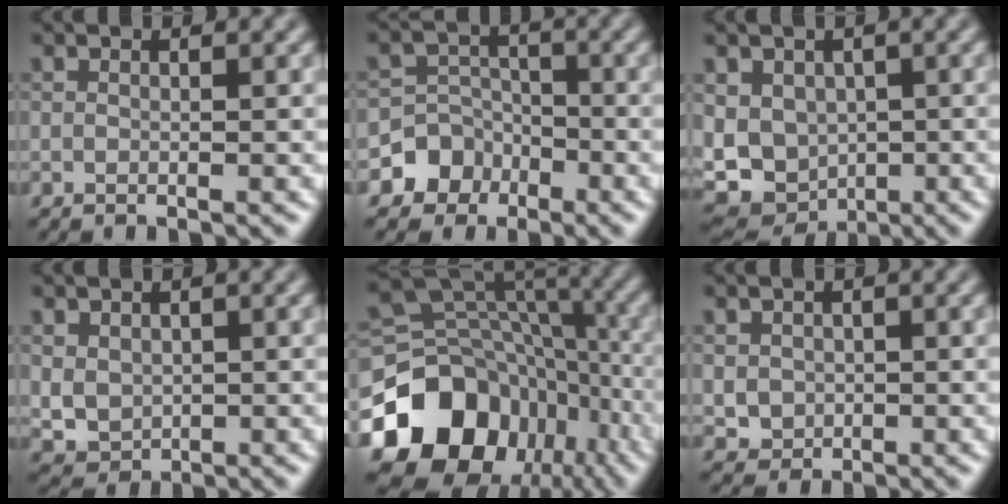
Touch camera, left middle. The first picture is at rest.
{"total": 5.2, "force": [-2.8, 4.4, 0.2], "torque": [0.023, -0.001, -0.073]}
{"total": 7.8, "force": [-0.4, 6.5, 4.2], "torque": [-0.080, -0.001, -0.013]}
{"total": 2.5, "force": [0.4, 2.1, 1.3], "torque": [-0.033, -0.006, 0.015]}
{"total": 18.1, "force": [-8.7, 13.9, 7.8], "torque": [-0.162, -0.017, -0.129]}
{"total": 1.9, "force": [0.1, 1.7, 0.8], "torque": [-0.016, -0.003, 0.003]}